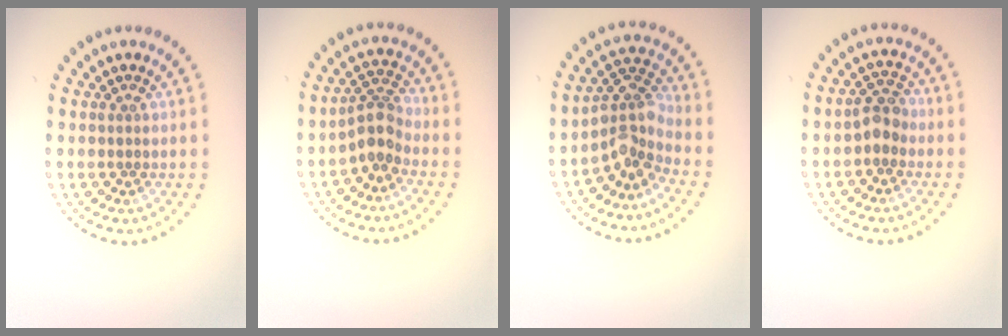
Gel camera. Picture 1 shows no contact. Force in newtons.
{"total": 2.9, "press": 2.2, "slide": 1.8}
{"total": 3.5, "press": 2.6, "slide": 2.3}
{"total": 2.4, "press": 2.2, "slide": 0.8}